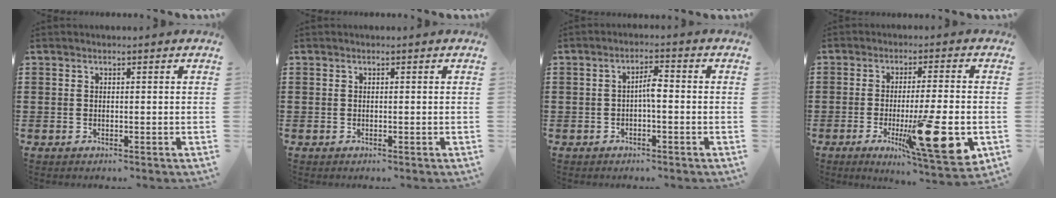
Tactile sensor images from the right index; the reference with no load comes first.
{"total": 0.0}
{"total": 3.0, "force": [-0.5, 0.7, 2.9], "torque": [-0.054, 0.004, -0.011]}
{"total": 14.3, "force": [-3.9, 2.3, 13.5], "torque": [-0.209, -0.017, -0.057]}